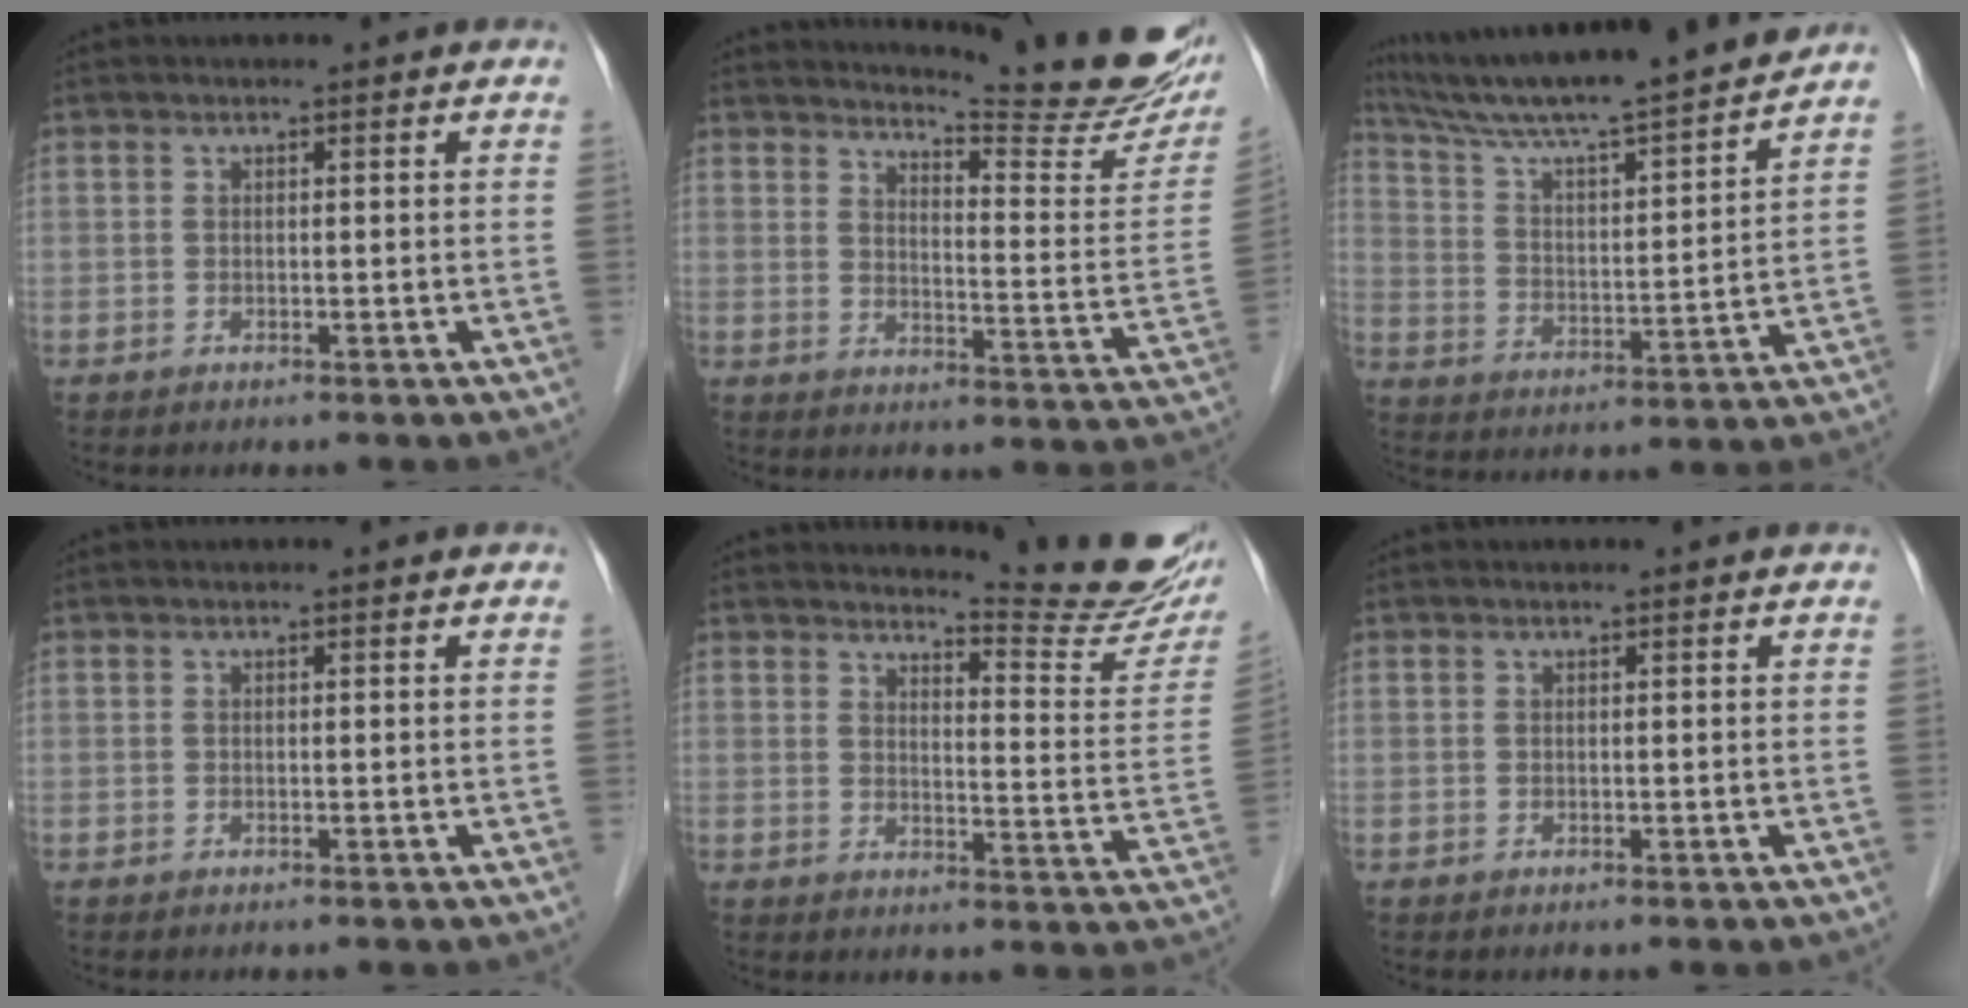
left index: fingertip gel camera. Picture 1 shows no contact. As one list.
[{"total": 19.9, "force": [18.2, 1.4, 8.0], "torque": [-0.108, -0.094, 0.215]}, {"total": 19.5, "force": [17.4, -0.2, 8.7], "torque": [-0.152, 0.001, 0.274]}, {"total": 0.5, "force": [0.5, 0.1, 0.1], "torque": [-0.005, 0.010, 0.004]}, {"total": 13.6, "force": [13.1, -0.2, 3.6], "torque": [-0.045, -0.087, 0.147]}, {"total": 1.0, "force": [1.0, 0.0, 0.3], "torque": [-0.011, 0.007, 0.012]}]